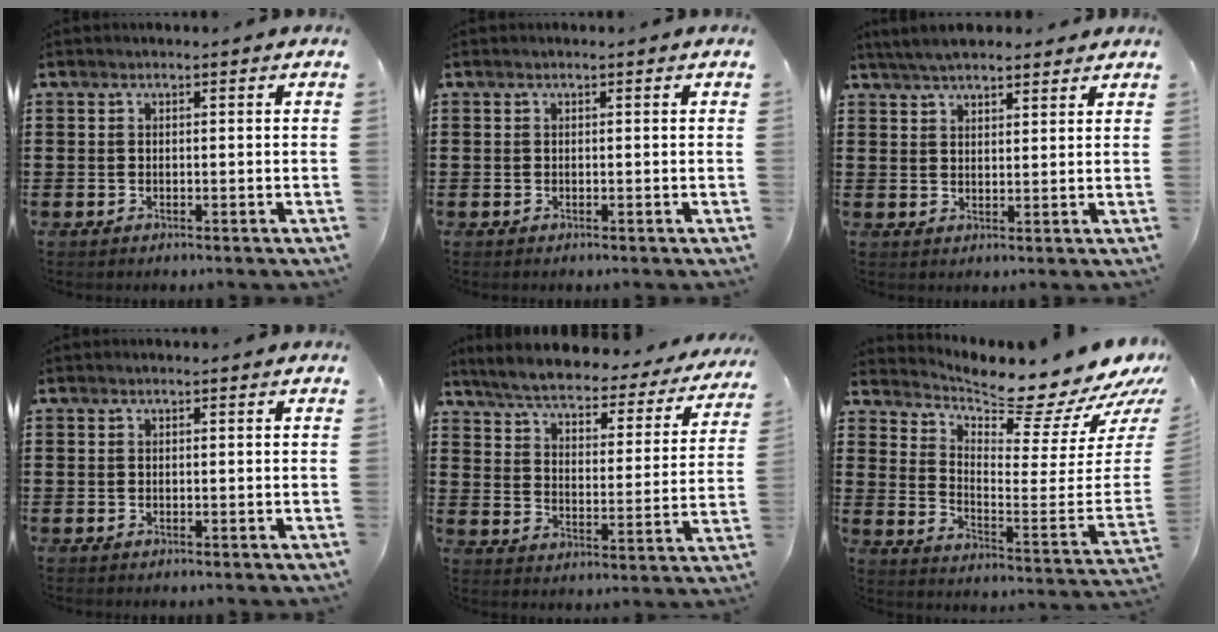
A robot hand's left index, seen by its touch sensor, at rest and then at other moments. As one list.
[{"total": 0.0}, {"total": 4.6, "force": [4.2, 1.3, 1.1], "torque": [-0.034, -0.002, 0.081]}, {"total": 0.0}, {"total": 5.1, "force": [4.7, 0.6, 1.9], "torque": [-0.061, -0.033, 0.076]}, {"total": 8.1, "force": [7.5, 1.1, 2.8], "torque": [-0.052, -0.085, 0.116]}]